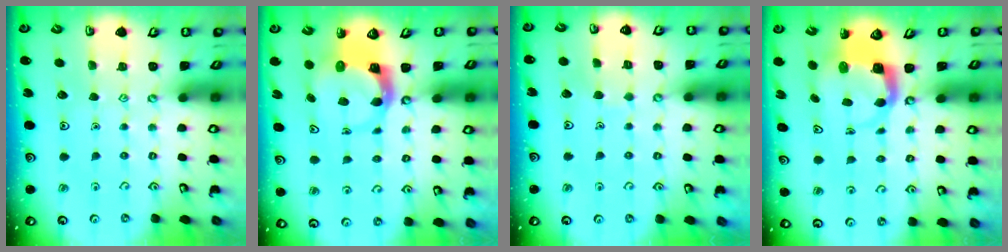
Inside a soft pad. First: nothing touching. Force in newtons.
{"total": 6.2, "press": 6.1, "slide": 1.1}
{"total": 3.0, "press": 3.0, "slide": 0.2}
{"total": 5.2, "press": 5.1, "slide": 0.8}